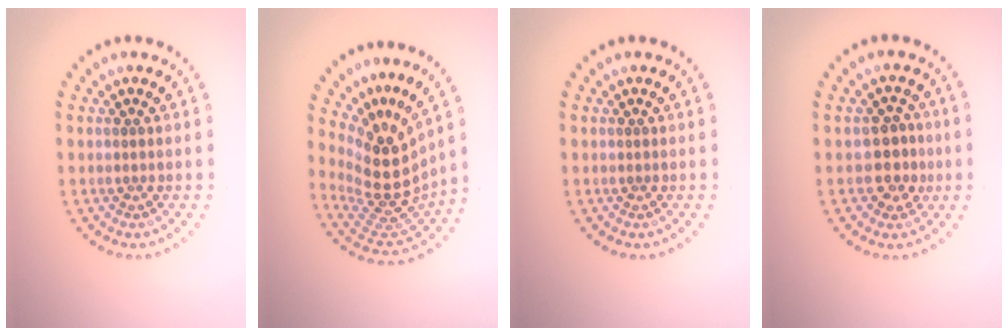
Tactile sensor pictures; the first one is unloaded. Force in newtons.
{"total": 5.2, "press": 3.6, "slide": 3.7}
{"total": 0.0}
{"total": 2.5, "press": 2.3, "slide": 0.9}